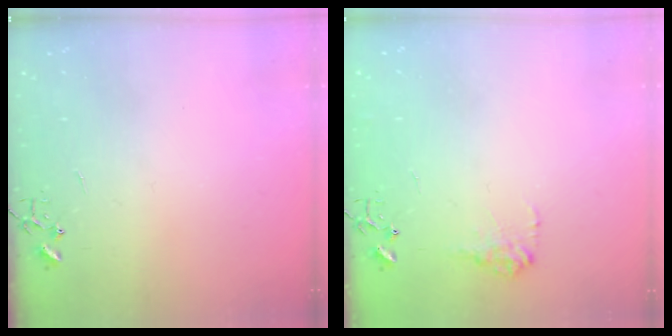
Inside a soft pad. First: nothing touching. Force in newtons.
{"total": 8.9, "press": 8.9, "slide": 0.3}